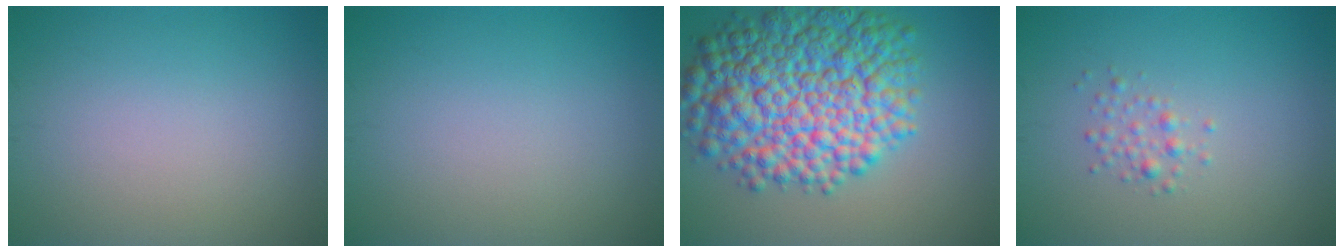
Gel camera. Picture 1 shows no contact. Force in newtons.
{"total": 0.0}
{"total": 12.7, "press": 12.7, "slide": 0.3}
{"total": 1.3, "press": 1.3, "slide": 0.1}